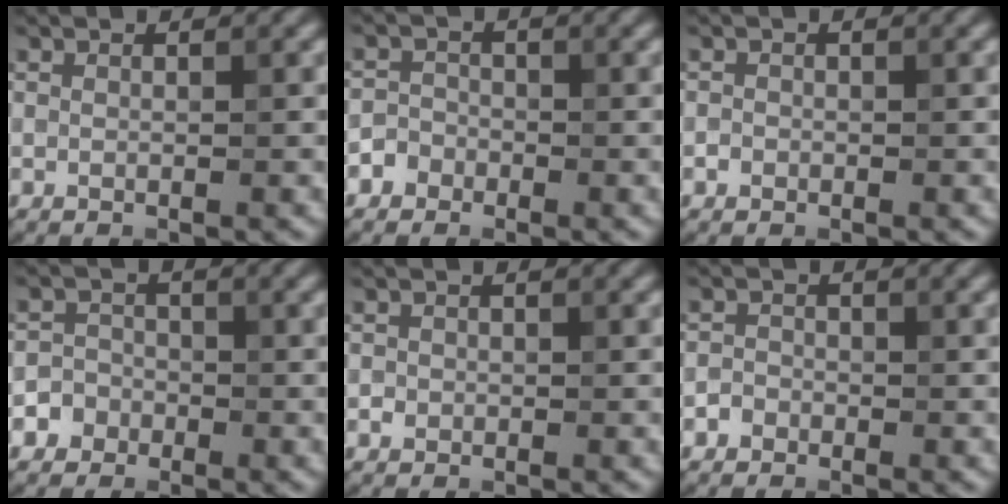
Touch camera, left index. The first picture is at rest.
{"total": 1.6, "force": [-0.9, 1.3, 0.0], "torque": [0.019, 0.005, -0.023]}
{"total": 0.6, "force": [-0.3, 0.5, 0.1], "torque": [0.002, -0.003, -0.006]}
{"total": 2.4, "force": [-1.3, 2.0, 0.1], "torque": [0.028, 0.003, -0.028]}
{"total": 0.7, "force": [-0.2, 0.6, 0.1], "torque": [0.003, -0.004, -0.005]}
{"total": 1.1, "force": [-0.6, 0.9, 0.1], "torque": [0.006, 0.002, -0.013]}